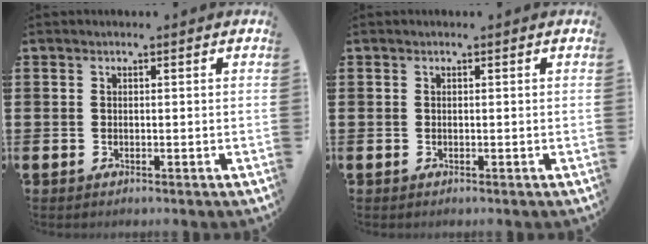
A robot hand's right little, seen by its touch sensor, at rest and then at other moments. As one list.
[{"total": 0.0}]